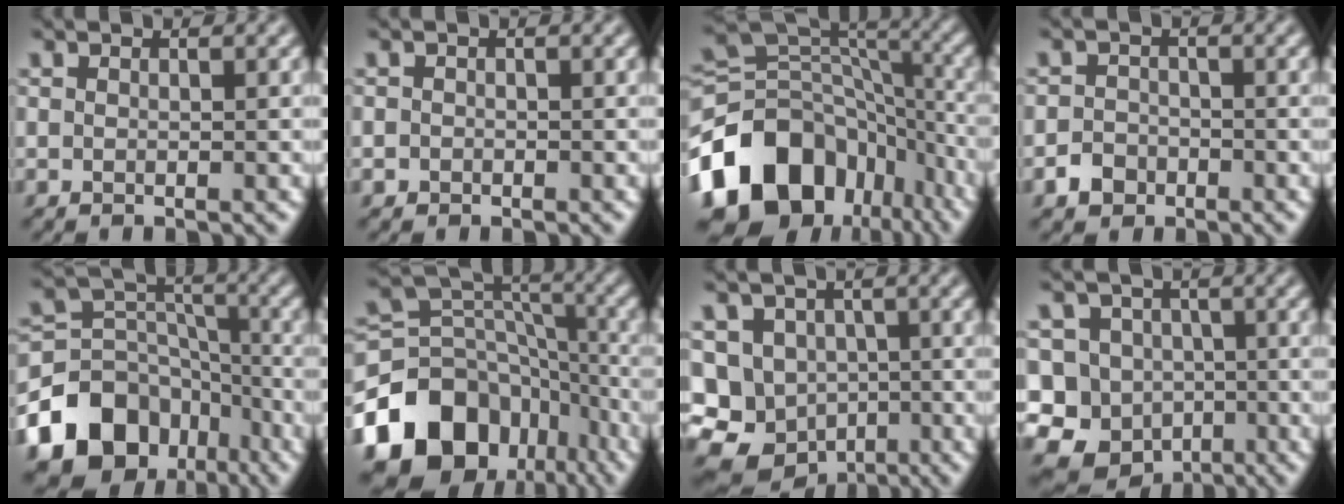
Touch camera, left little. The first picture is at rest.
{"total": 0.7, "force": [-0.4, 0.6, 0.0], "torque": [0.006, -0.003, -0.009]}
{"total": 13.8, "force": [-7.0, 9.9, 6.5], "torque": [-0.143, 0.008, -0.124]}
{"total": 2.1, "force": [-1.3, 1.6, 0.5], "torque": [-0.002, 0.005, -0.026]}
{"total": 12.9, "force": [-7.7, 9.3, 4.7], "torque": [-0.107, 0.009, -0.132]}
{"total": 13.4, "force": [-7.8, 9.2, 6.0], "torque": [-0.135, 0.008, -0.134]}
{"total": 14.8, "force": [-5.6, 12.5, 5.4], "torque": [-0.118, -0.034, -0.103]}
{"total": 15.0, "force": [-5.8, 13.0, 4.5], "torque": [-0.114, -0.011, -0.109]}